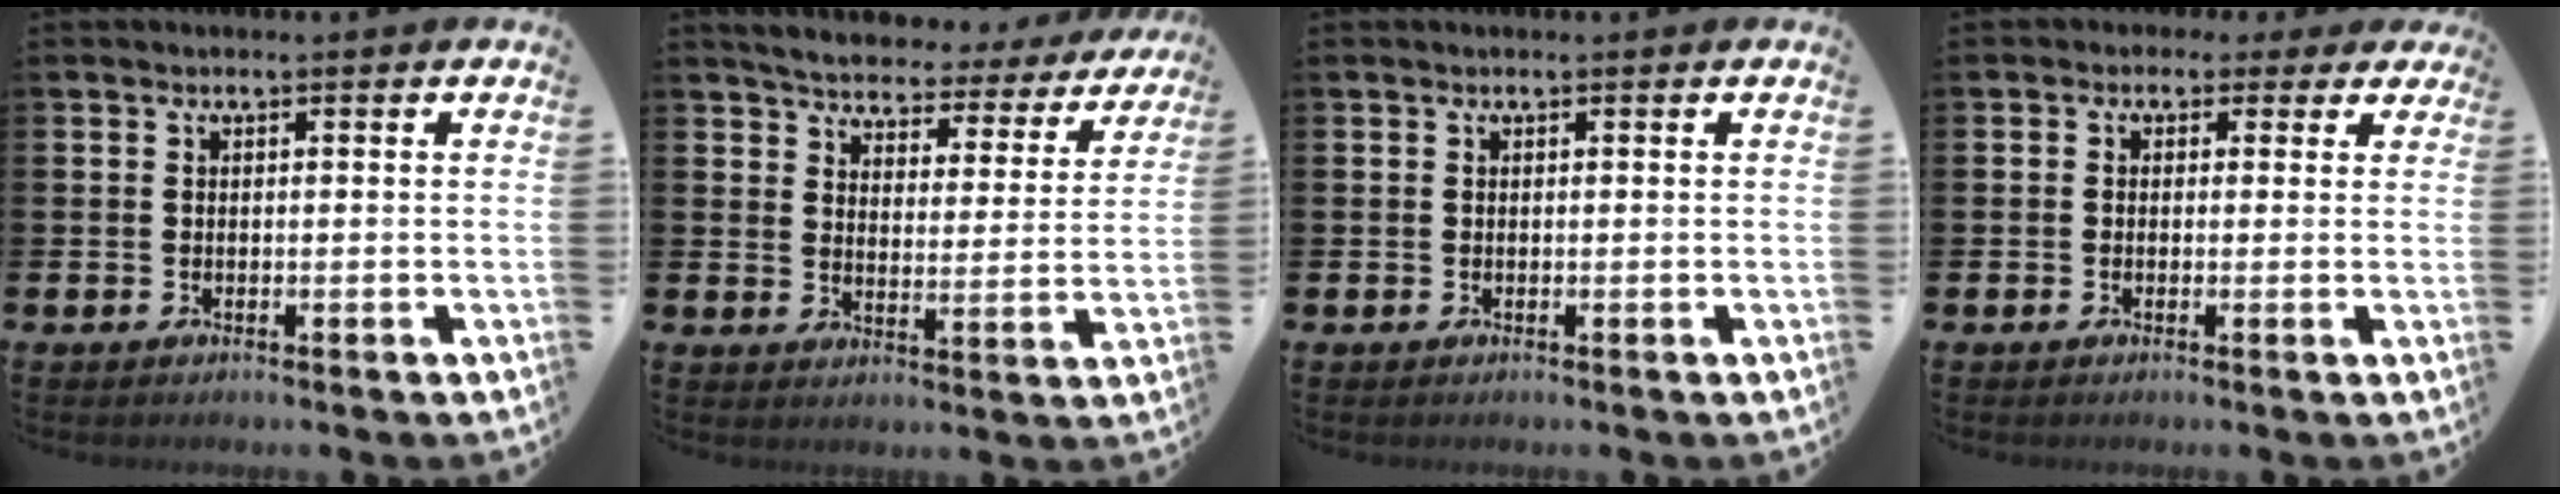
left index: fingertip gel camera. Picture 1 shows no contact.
{"total": 4.5, "force": [4.4, 0.6, 0.6], "torque": [-0.040, -0.037, 0.071]}
{"total": 0.0}
{"total": 1.4, "force": [0.3, 1.4, 0.1], "torque": [-0.006, 0.005, 0.001]}